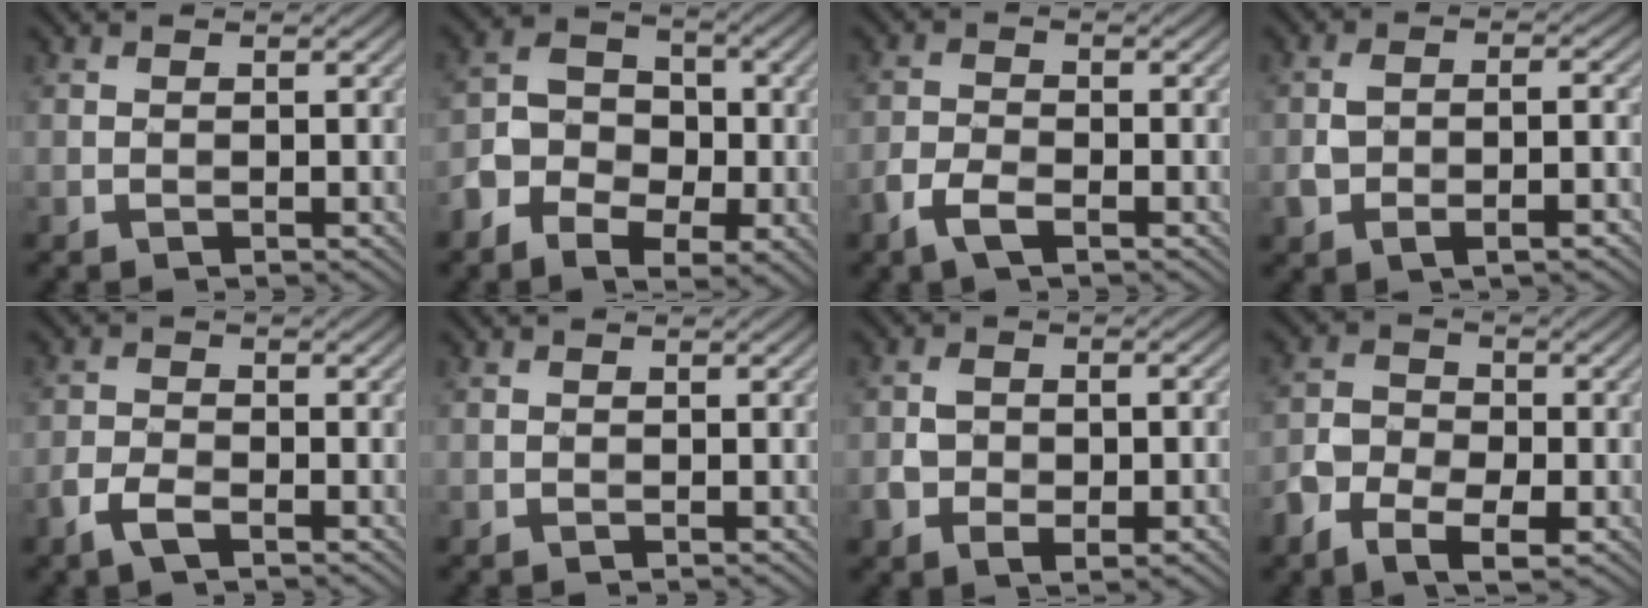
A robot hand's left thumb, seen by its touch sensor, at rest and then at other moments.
{"total": 8.6, "force": [-3.9, 6.0, 4.8], "torque": [-0.093, -0.013, -0.079]}
{"total": 3.4, "force": [-2.2, 1.3, 2.4], "torque": [-0.057, -0.002, -0.050]}
{"total": 5.9, "force": [-2.6, 2.5, 4.6], "torque": [-0.089, -0.007, -0.043]}
{"total": 3.1, "force": [-2.0, 1.1, 2.1], "torque": [-0.051, -0.002, -0.045]}
{"total": 0.0}
{"total": 8.6, "force": [-3.7, 4.3, 6.5], "torque": [-0.116, -0.017, -0.055]}
{"total": 7.0, "force": [-3.8, 4.1, 4.2], "torque": [-0.090, -0.010, -0.075]}